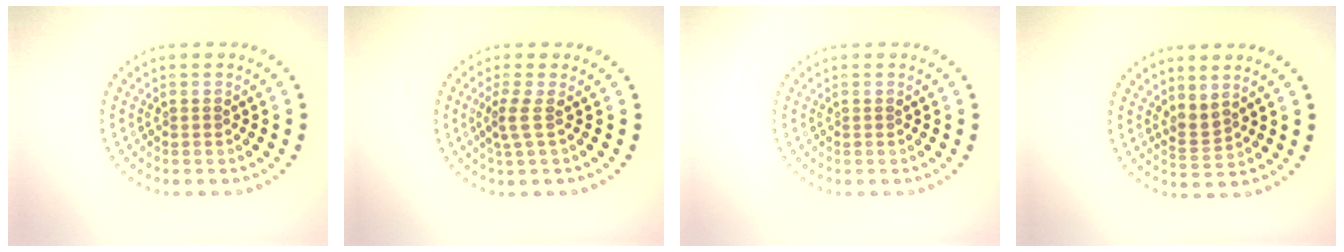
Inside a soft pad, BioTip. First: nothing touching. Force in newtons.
{"total": 1.8, "press": 1.2, "slide": 1.3}
{"total": 0.0}
{"total": 1.8, "press": 1.3, "slide": 1.3}